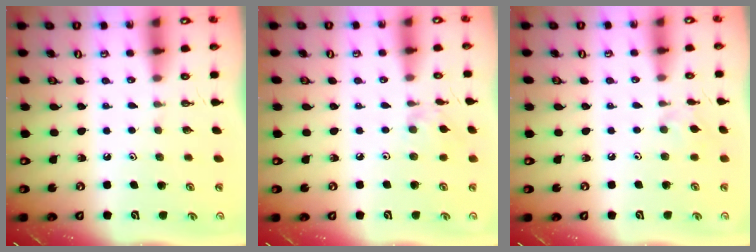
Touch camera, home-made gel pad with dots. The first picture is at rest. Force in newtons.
{"total": 2.8, "press": 2.7, "slide": 0.5}
{"total": 7.2, "press": 7.2, "slide": 0.8}